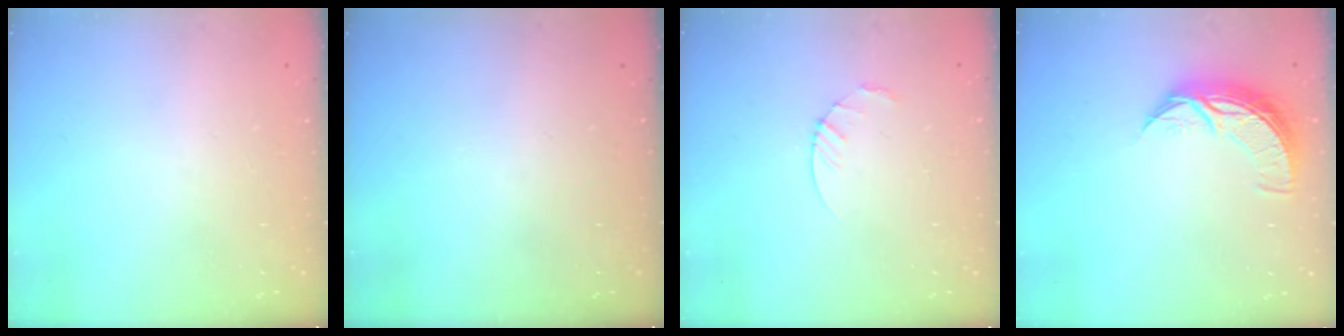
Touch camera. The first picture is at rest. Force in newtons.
{"total": 0.0}
{"total": 3.7, "press": 3.7, "slide": 0.5}
{"total": 8.2, "press": 8.2, "slide": 0.0}